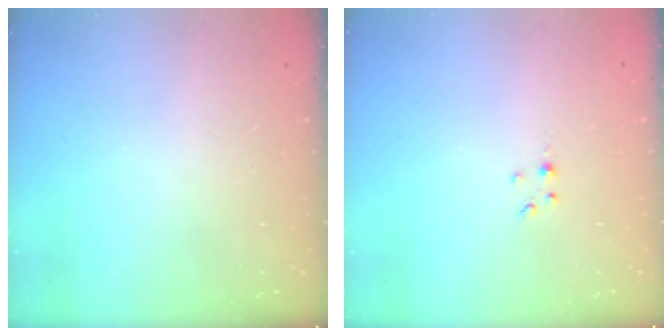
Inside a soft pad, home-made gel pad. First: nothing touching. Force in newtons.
{"total": 1.0, "press": 1.0, "slide": 0.1}